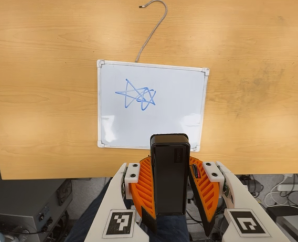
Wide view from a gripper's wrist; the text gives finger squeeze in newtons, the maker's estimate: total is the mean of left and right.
{"total": 5.7, "left": 5.0, "right": 6.4}